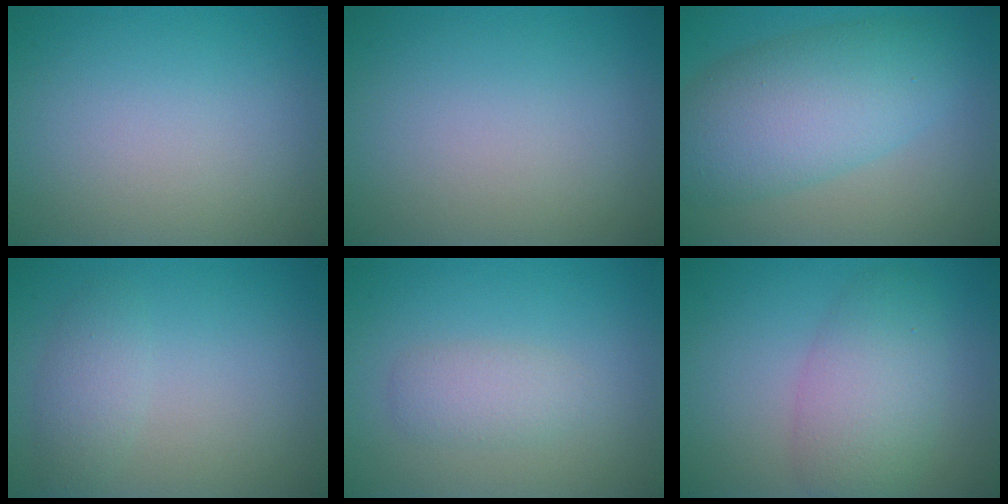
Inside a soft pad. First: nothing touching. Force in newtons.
{"total": 0.0}
{"total": 7.8, "press": 7.8, "slide": 0.3}
{"total": 2.0, "press": 2.0, "slide": 0.1}
{"total": 2.0, "press": 2.0, "slide": 0.2}
{"total": 6.4, "press": 6.4, "slide": 0.1}